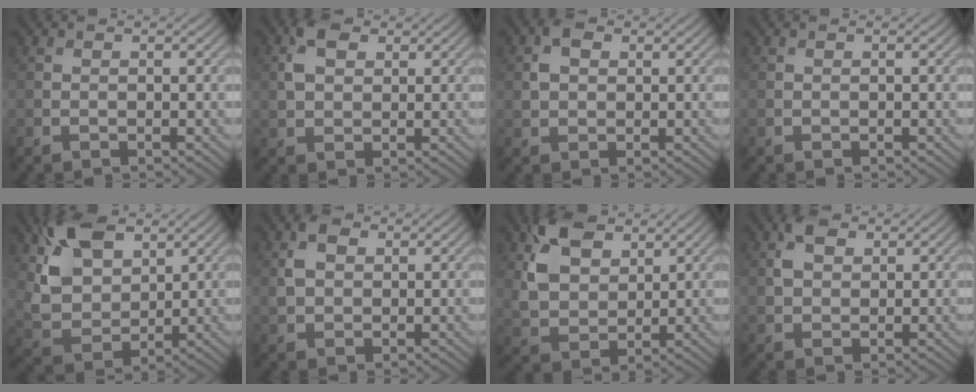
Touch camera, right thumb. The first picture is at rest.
{"total": 4.2, "force": [1.6, 2.7, 2.7], "torque": [-0.063, 0.006, 0.026]}
{"total": 3.0, "force": [1.0, 2.2, 1.8], "torque": [-0.040, 0.004, 0.015]}
{"total": 0.0}
{"total": 10.9, "force": [5.4, 6.6, 6.8], "torque": [-0.174, 0.004, 0.109]}
{"total": 3.8, "force": [1.1, 2.8, 2.3], "torque": [-0.056, 0.005, 0.019]}
{"total": 8.9, "force": [4.2, 5.7, 5.4], "torque": [-0.131, 0.001, 0.081]}
{"total": 3.7, "force": [1.5, 2.5, 2.3], "torque": [-0.052, 0.006, 0.023]}